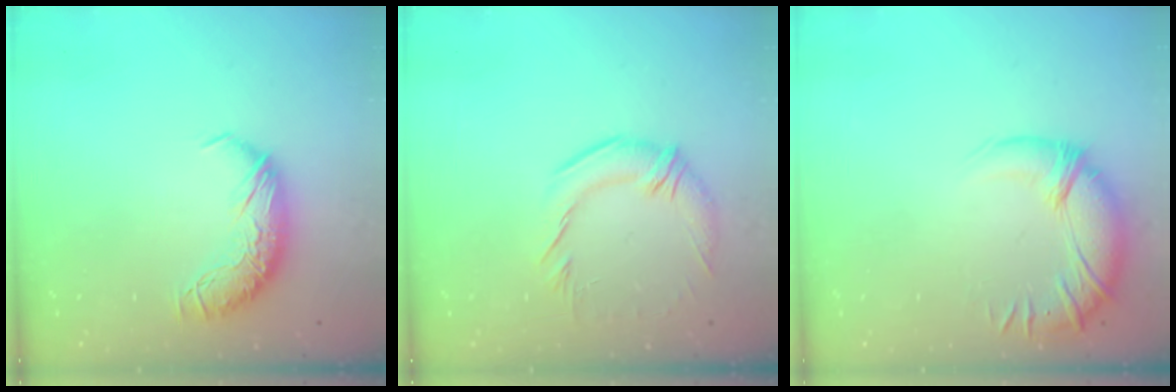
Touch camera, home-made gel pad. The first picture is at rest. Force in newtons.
{"total": 3.0, "press": 1.4, "slide": 2.6}
{"total": 3.0, "press": 1.5, "slide": 2.6}